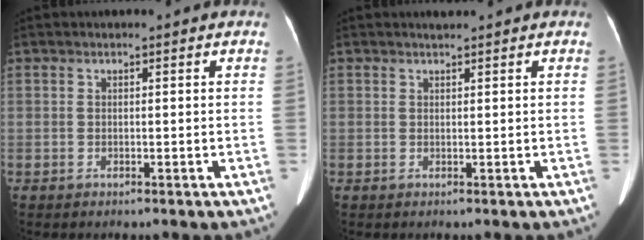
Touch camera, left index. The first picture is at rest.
{"total": 0.6, "force": [0.5, 0.0, 0.1], "torque": [-0.010, 0.004, 0.013]}